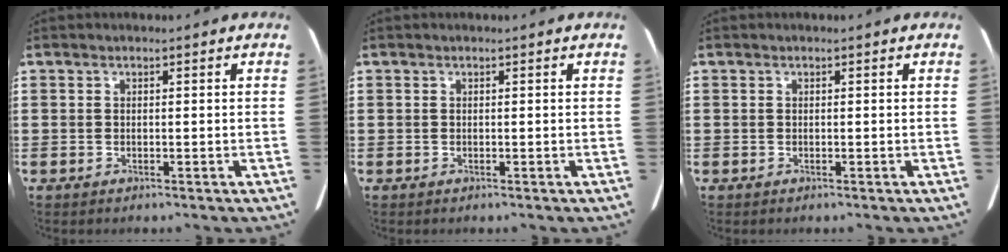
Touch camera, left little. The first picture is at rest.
{"total": 0.0}
{"total": 0.0}